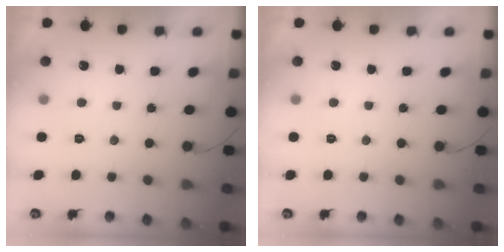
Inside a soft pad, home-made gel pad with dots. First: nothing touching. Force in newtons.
{"total": 0.0}